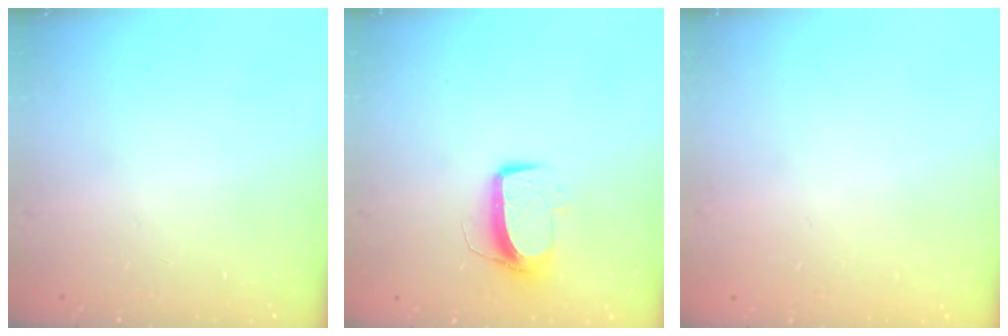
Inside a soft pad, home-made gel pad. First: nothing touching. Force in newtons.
{"total": 9.9, "press": 9.9, "slide": 0.4}
{"total": 0.0}